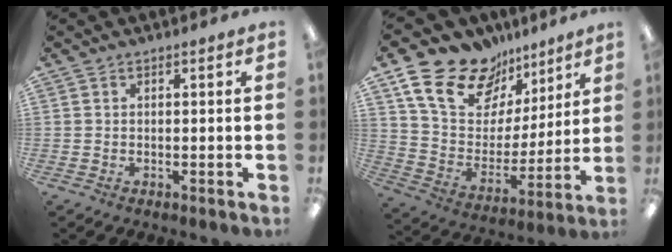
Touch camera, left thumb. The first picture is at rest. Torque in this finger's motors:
{"motor_torque": [0.88, 0.91, 1.29, -1.48, 0.21]}